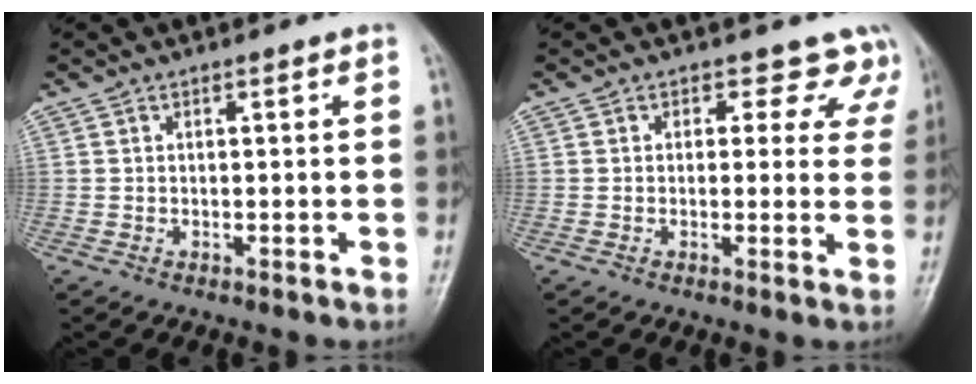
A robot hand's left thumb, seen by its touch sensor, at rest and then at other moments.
{"total": 6.4, "force": [4.7, 4.3, 0.9], "torque": [0.040, -0.017, 0.029]}